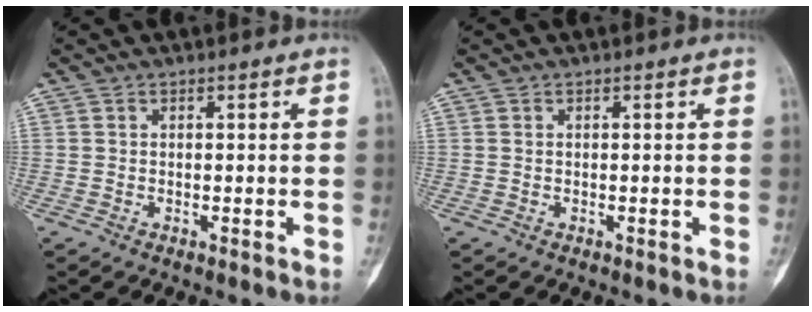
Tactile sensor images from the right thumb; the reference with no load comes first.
{"total": 0.0}